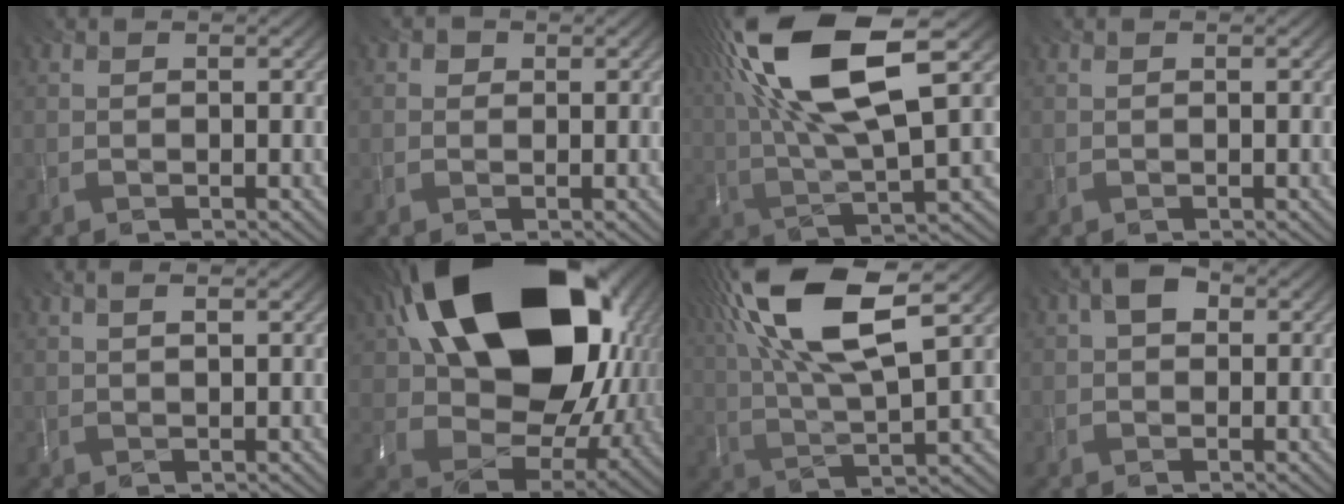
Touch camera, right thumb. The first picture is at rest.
{"total": 1.2, "force": [0.4, 1.1, 0.2], "torque": [0.002, 0.006, -0.004]}
{"total": 18.0, "force": [7.6, 5.4, 15.4], "torque": [-0.343, 0.033, 0.133]}
{"total": 0.0}
{"total": 1.4, "force": [1.1, -0.2, 0.9], "torque": [-0.019, 0.003, 0.022]}
{"total": 22.8, "force": [8.5, 14.6, 15.3], "torque": [-0.325, -0.008, 0.182]}
{"total": 16.6, "force": [7.8, 4.8, 13.8], "torque": [-0.312, 0.035, 0.136]}
{"total": 2.6, "force": [0.7, 1.7, 1.8], "torque": [-0.034, 0.009, 0.001]}